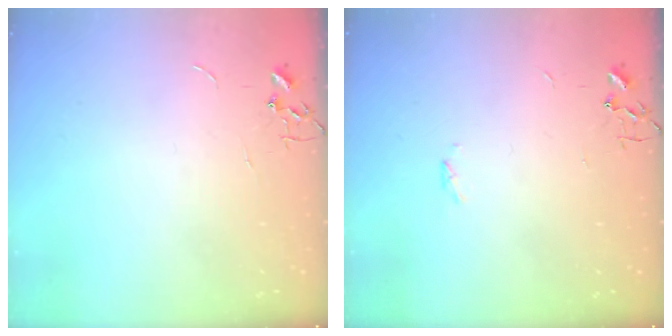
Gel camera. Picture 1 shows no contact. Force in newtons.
{"total": 1.7, "press": 1.6, "slide": 0.4}